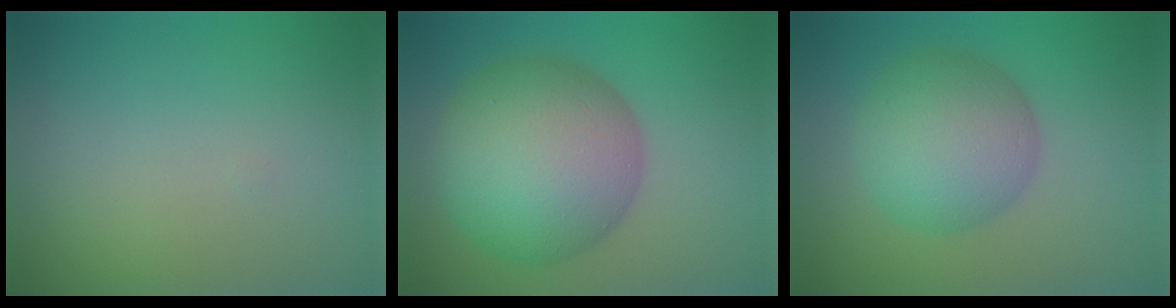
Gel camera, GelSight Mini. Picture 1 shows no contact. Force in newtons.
{"total": 11.5, "press": 11.5, "slide": 0.2}
{"total": 6.9, "press": 6.9, "slide": 0.1}